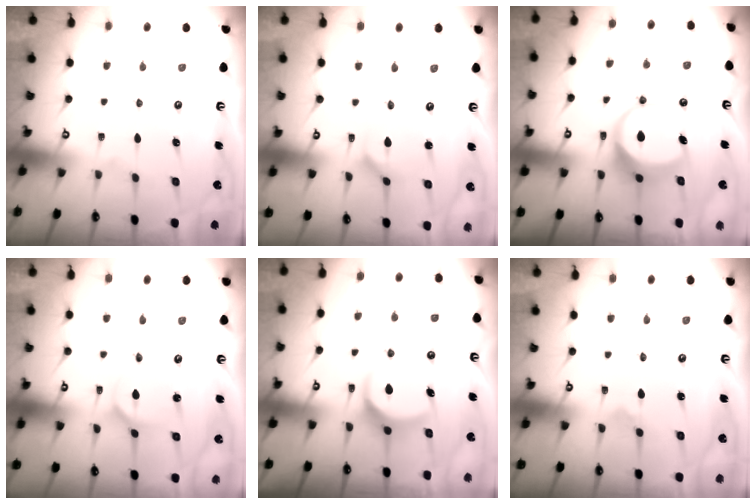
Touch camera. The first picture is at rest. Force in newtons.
{"total": 2.8, "press": 2.8, "slide": 0.3}
{"total": 7.8, "press": 7.7, "slide": 1.1}
{"total": 3.0, "press": 3.0, "slide": 0.3}
{"total": 8.4, "press": 8.4, "slide": 0.6}
{"total": 1.7, "press": 1.7, "slide": 0.1}